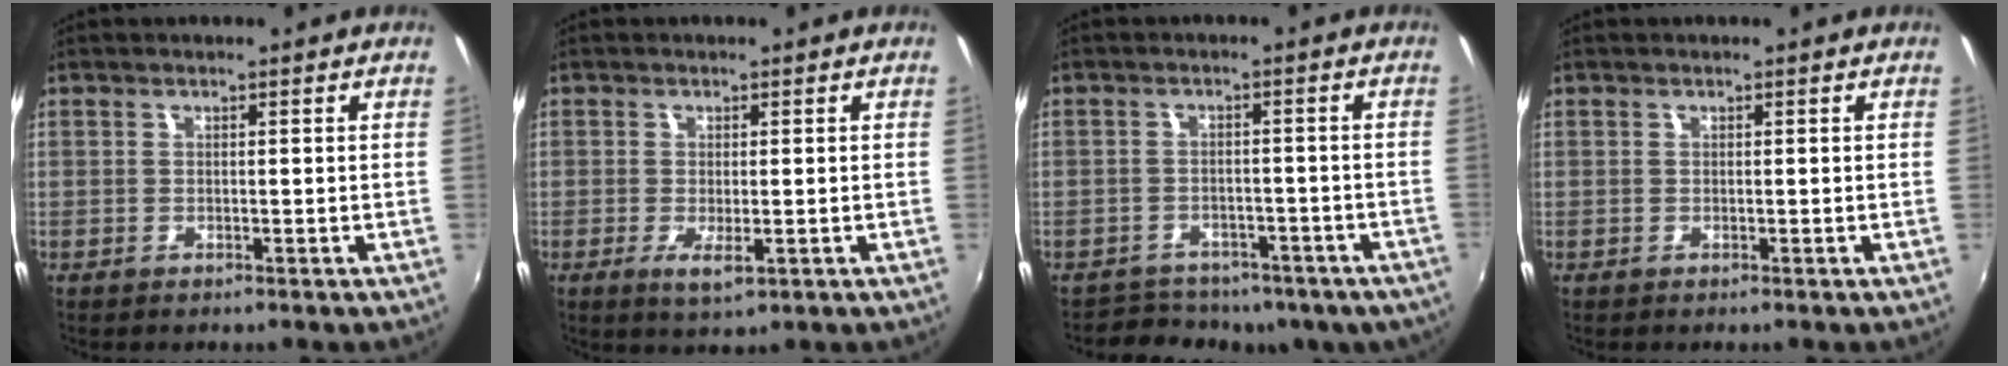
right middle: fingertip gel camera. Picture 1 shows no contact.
{"total": 3.4, "force": [-1.0, 1.0, 3.1], "torque": [-0.059, -0.013, -0.013]}
{"total": 13.7, "force": [-10.7, 7.2, 4.7], "torque": [-0.101, 0.002, -0.130]}
{"total": 0.0}